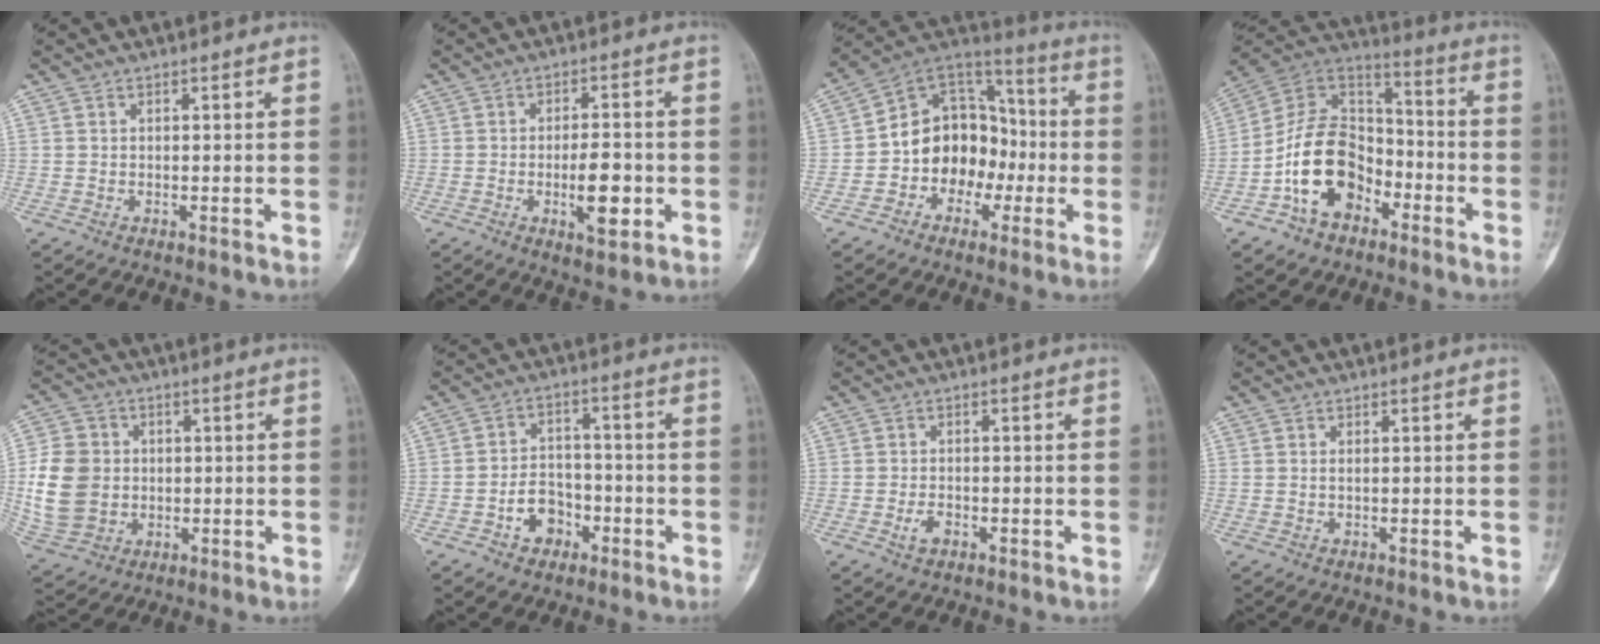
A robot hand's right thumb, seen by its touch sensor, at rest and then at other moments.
{"total": 7.7, "force": [-1.9, 3.1, 6.8], "torque": [-0.092, 0.007, -0.025]}
{"total": 15.4, "force": [-3.4, 12.1, 8.9], "torque": [-0.084, 0.060, -0.065]}
{"total": 16.6, "force": [-6.7, 11.3, 10.2], "torque": [-0.152, 0.073, -0.126]}
{"total": 13.2, "force": [-0.2, 11.1, 7.1], "torque": [-0.128, 0.008, 0.004]}
{"total": 7.3, "force": [-3.2, 5.5, 3.6], "torque": [-0.027, 0.036, -0.052]}
{"total": 2.4, "force": [-1.0, 1.5, 1.7], "torque": [-0.029, 0.005, -0.017]}
{"total": 0.5, "force": [0.1, 0.2, 0.4], "torque": [-0.012, 0.003, 0.004]}